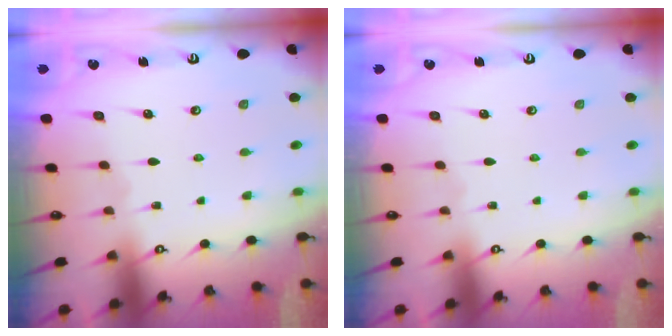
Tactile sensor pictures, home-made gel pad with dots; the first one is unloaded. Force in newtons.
{"total": 0.0}